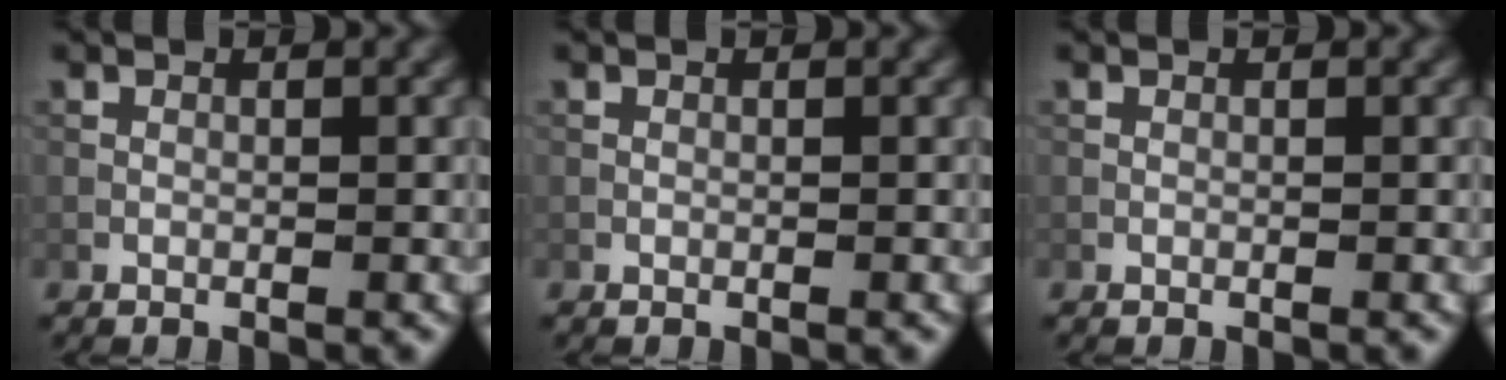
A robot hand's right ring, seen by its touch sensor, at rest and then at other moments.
{"total": 0.0}
{"total": 0.0}